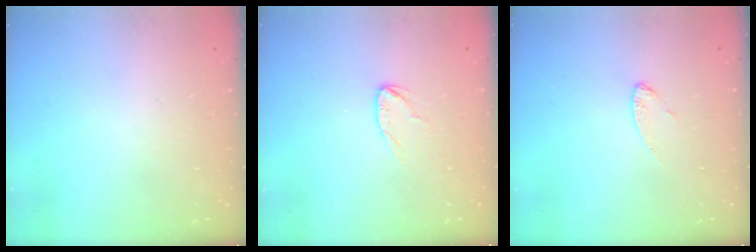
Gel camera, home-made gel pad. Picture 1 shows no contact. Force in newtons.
{"total": 4.7, "press": 4.7, "slide": 0.4}
{"total": 5.7, "press": 5.7, "slide": 0.4}